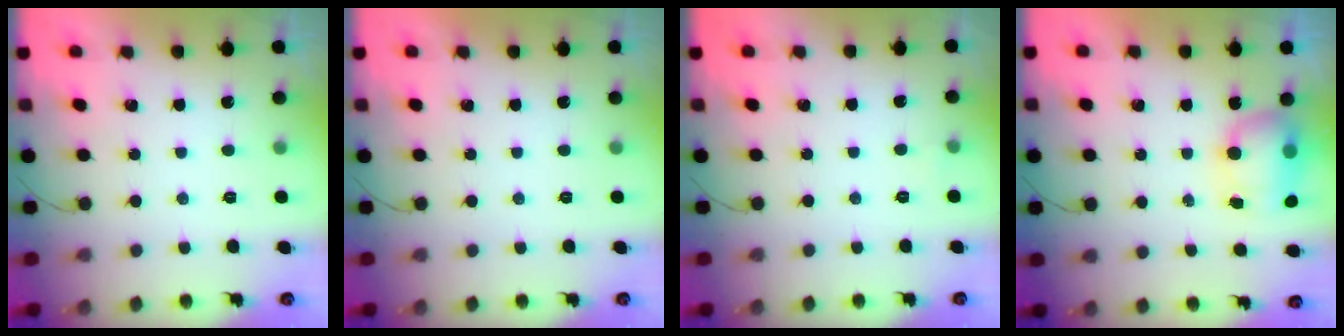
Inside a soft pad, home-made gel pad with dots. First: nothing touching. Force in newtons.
{"total": 0.0}
{"total": 2.4, "press": 2.2, "slide": 0.9}
{"total": 7.8, "press": 7.7, "slide": 1.1}